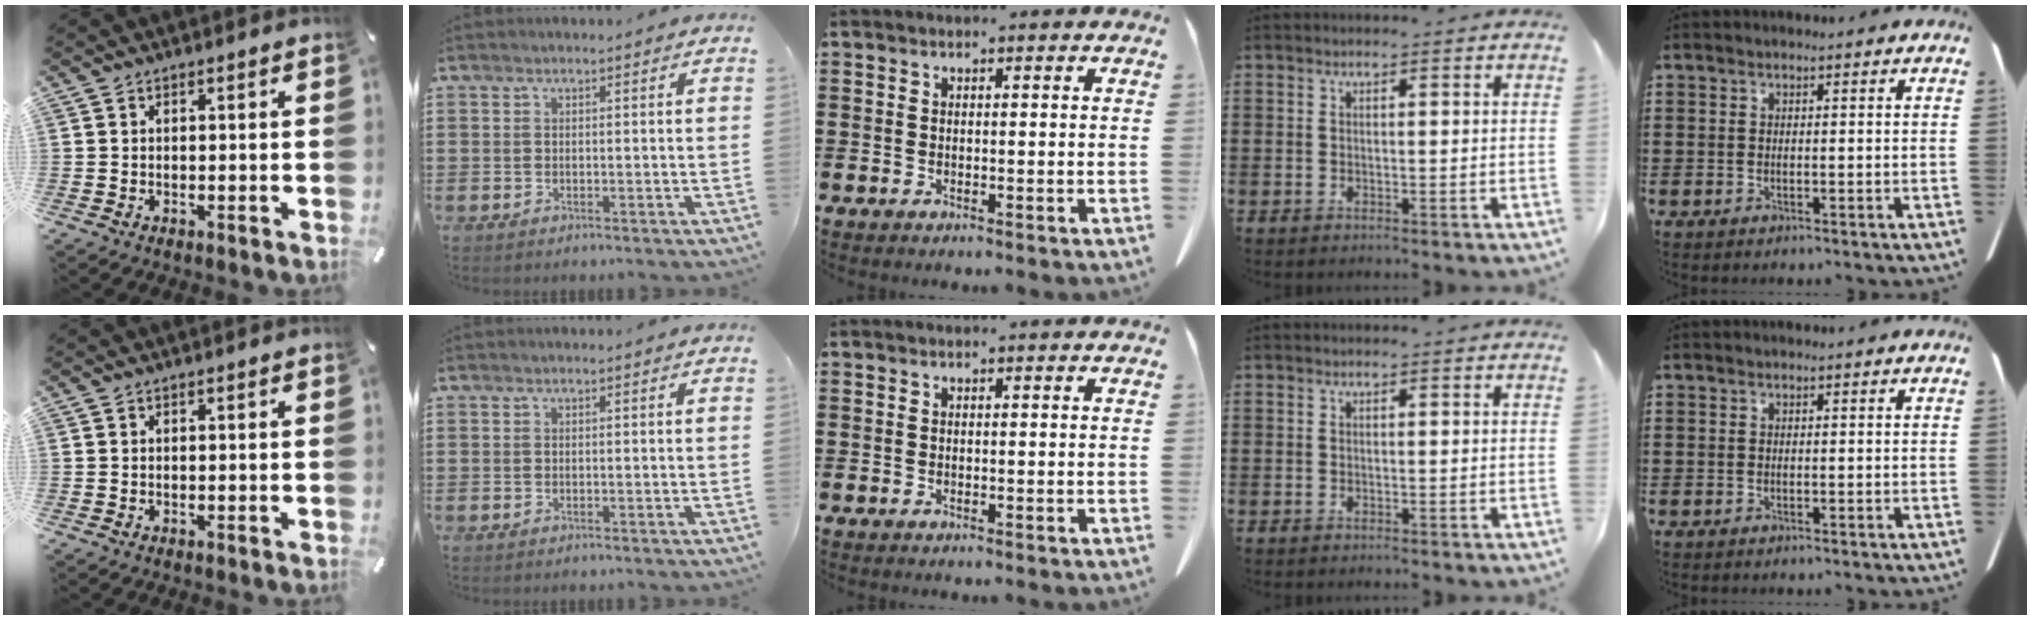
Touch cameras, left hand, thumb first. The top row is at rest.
{}